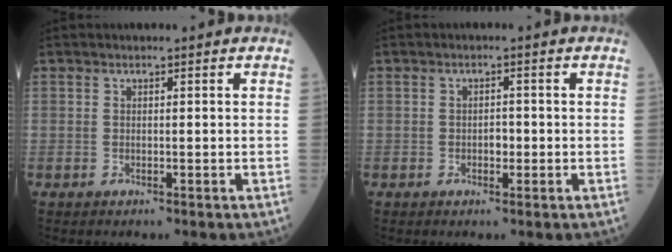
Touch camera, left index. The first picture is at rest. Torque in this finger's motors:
{"motor_torque": [-0.14, 0.19, -0.01, 0.00]}